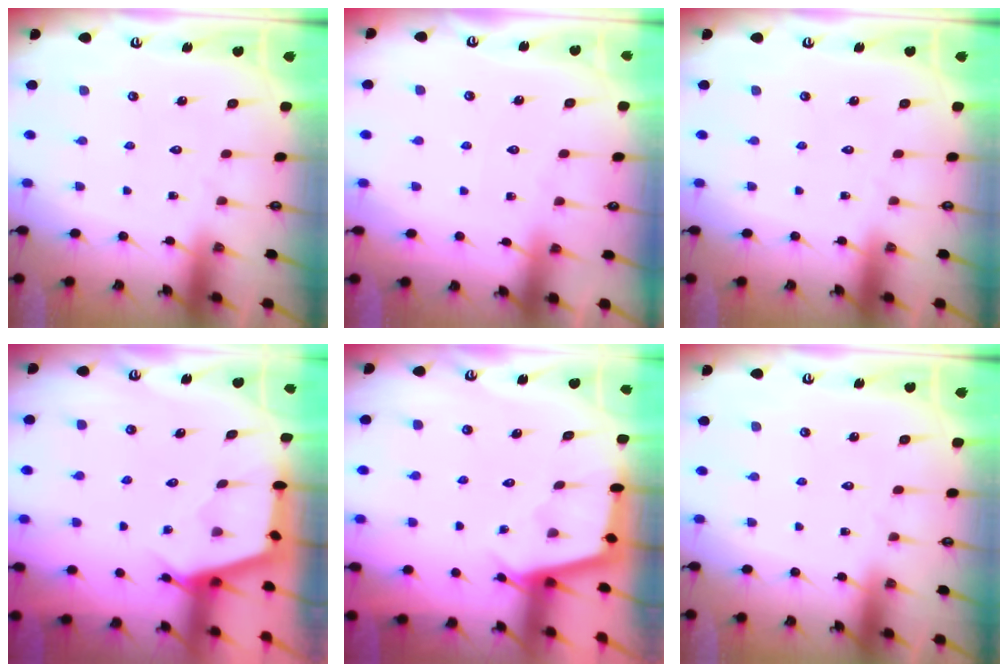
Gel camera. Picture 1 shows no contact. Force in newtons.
{"total": 1.6, "press": 1.6, "slide": 0.3}
{"total": 0.0}
{"total": 2.9, "press": 2.8, "slide": 0.4}
{"total": 2.3, "press": 2.3, "slide": 0.1}
{"total": 0.0}